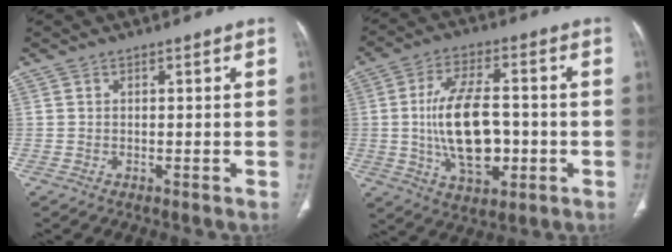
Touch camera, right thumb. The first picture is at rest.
{"total": 15.5, "force": [-1.5, 8.0, 13.1], "torque": [-0.224, 0.008, -0.018]}